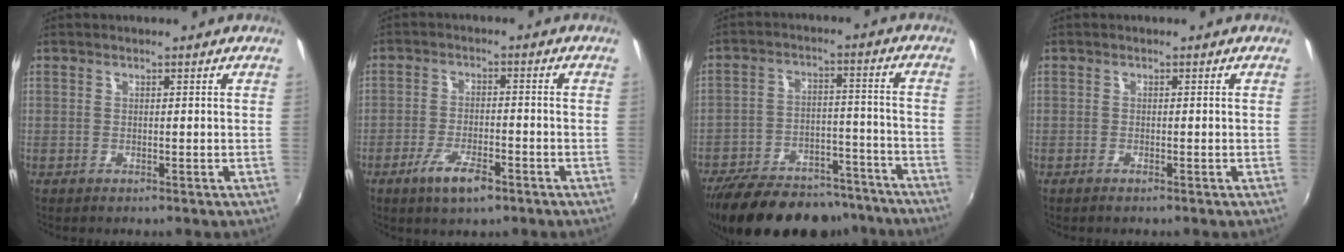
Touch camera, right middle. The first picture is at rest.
{"total": 6.9, "force": [-4.2, 2.1, 5.0], "torque": [-0.114, -0.012, -0.075]}
{"total": 25.6, "force": [-21.1, 10.0, 10.4], "torque": [-0.213, 0.010, -0.288]}
{"total": 0.6, "force": [-0.5, -0.3, 0.3], "torque": [-0.005, -0.002, -0.012]}